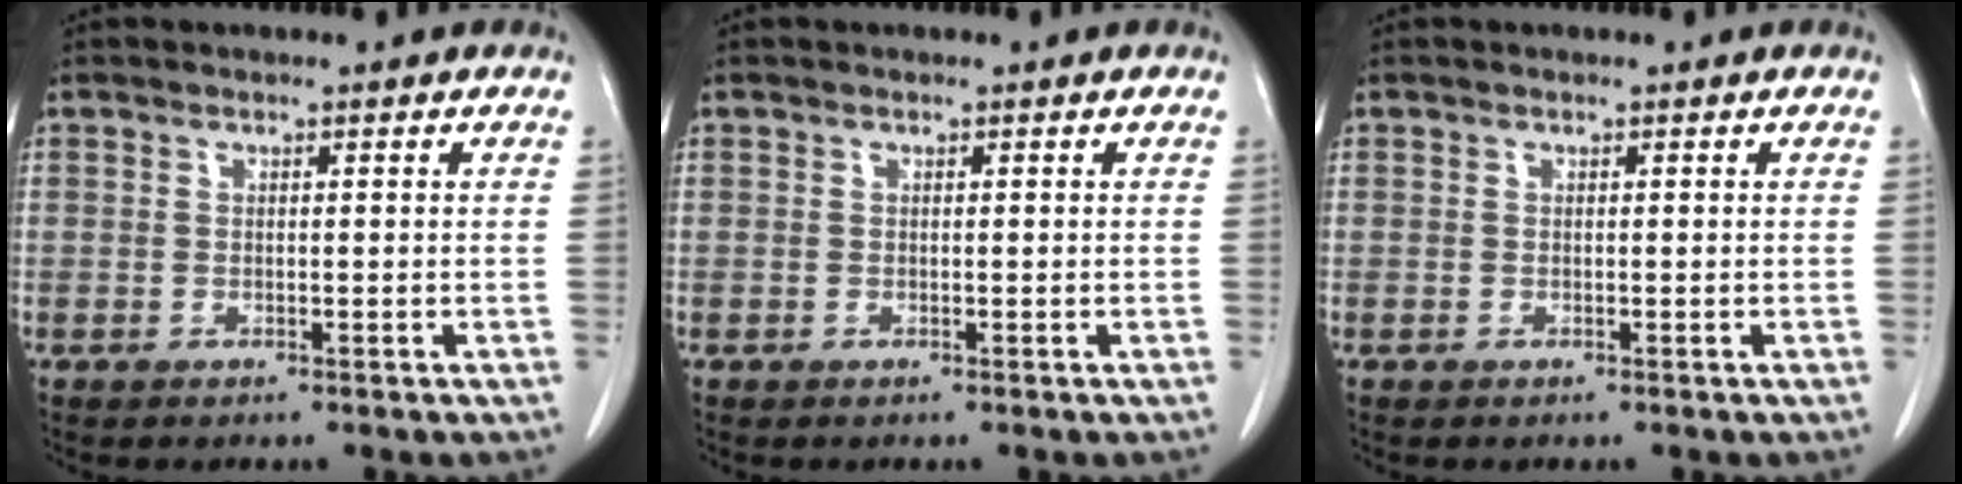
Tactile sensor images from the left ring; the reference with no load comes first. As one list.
[{"total": 0.0}, {"total": 0.0}]